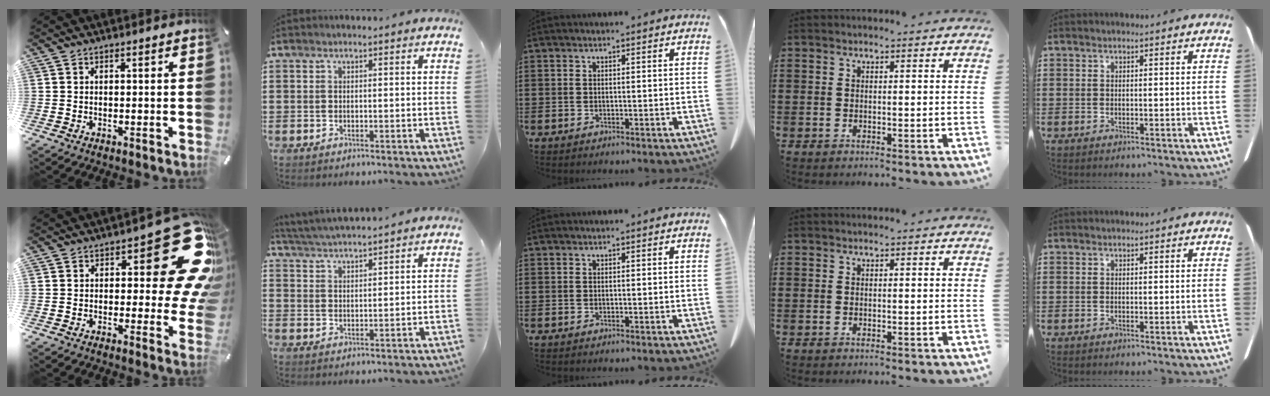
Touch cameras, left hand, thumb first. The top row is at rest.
{"thumb": {"total": 22.8, "force": [9.1, 9.9, 18.4], "torque": [-0.214, -0.066, 0.157]}, "index": {"total": 3.6, "force": [3.5, -0.6, 0.3], "torque": [-0.018, -0.017, 0.062]}}